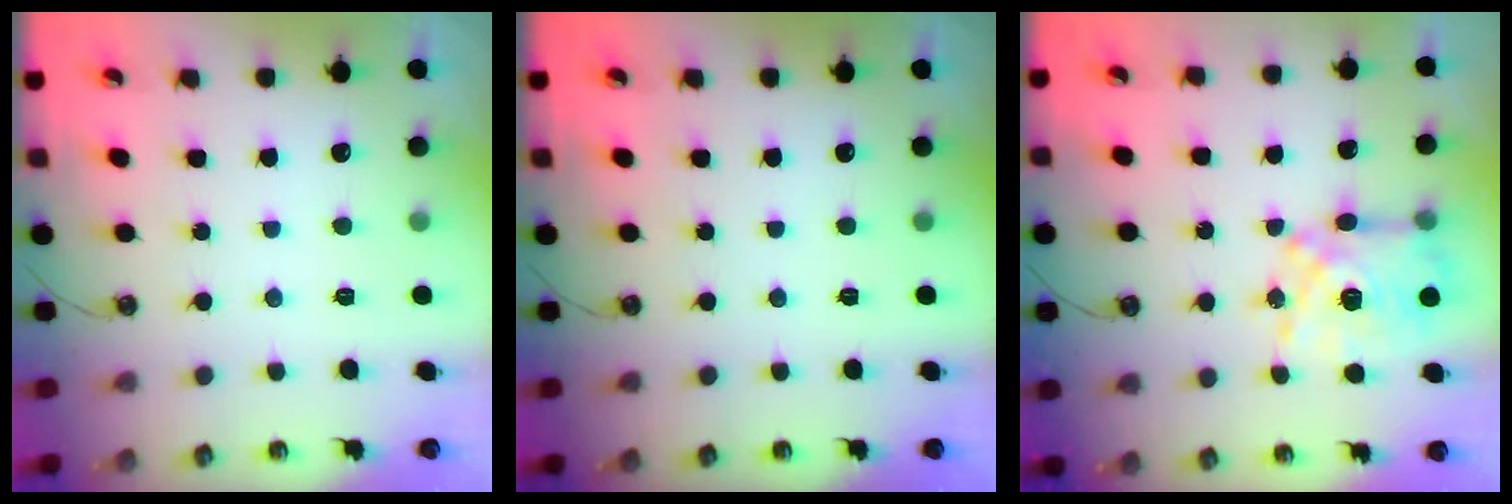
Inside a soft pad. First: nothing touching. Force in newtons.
{"total": 0.0}
{"total": 13.1, "press": 13.1, "slide": 1.1}